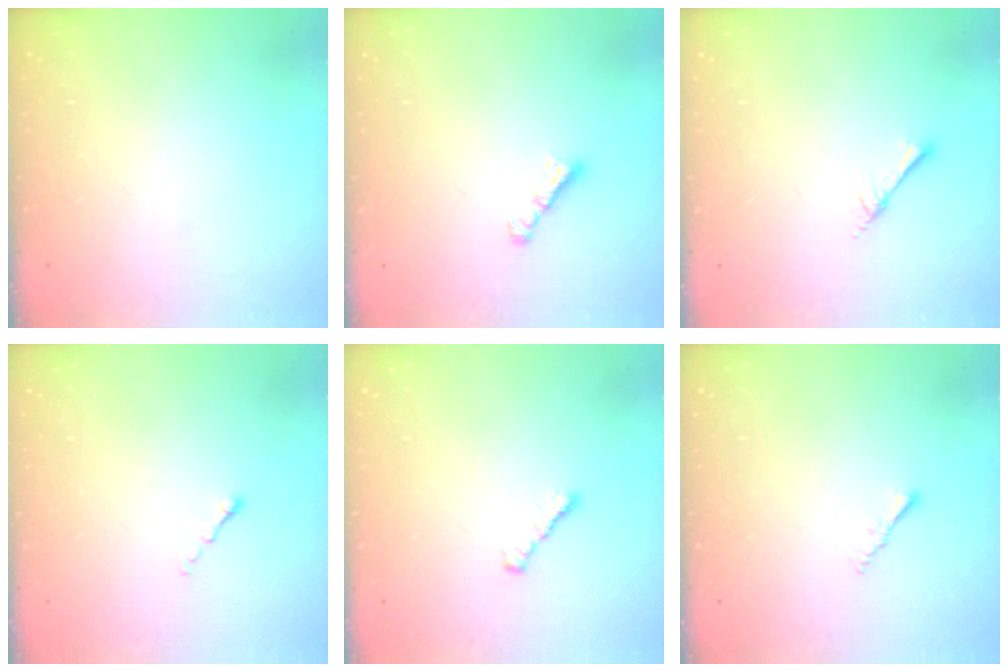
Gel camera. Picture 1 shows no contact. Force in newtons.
{"total": 1.7, "press": 1.6, "slide": 0.5}
{"total": 2.6, "press": 2.6, "slide": 0.3}
{"total": 0.0}
{"total": 2.4, "press": 2.3, "slide": 0.6}
{"total": 1.0, "press": 1.0, "slide": 0.4}